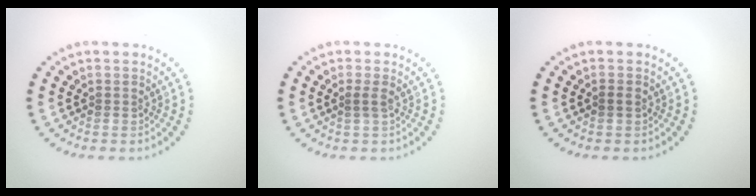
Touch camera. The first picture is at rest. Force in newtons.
{"total": 0.6, "press": 0.2, "slide": 0.6}
{"total": 0.9, "press": 0.8, "slide": 0.2}